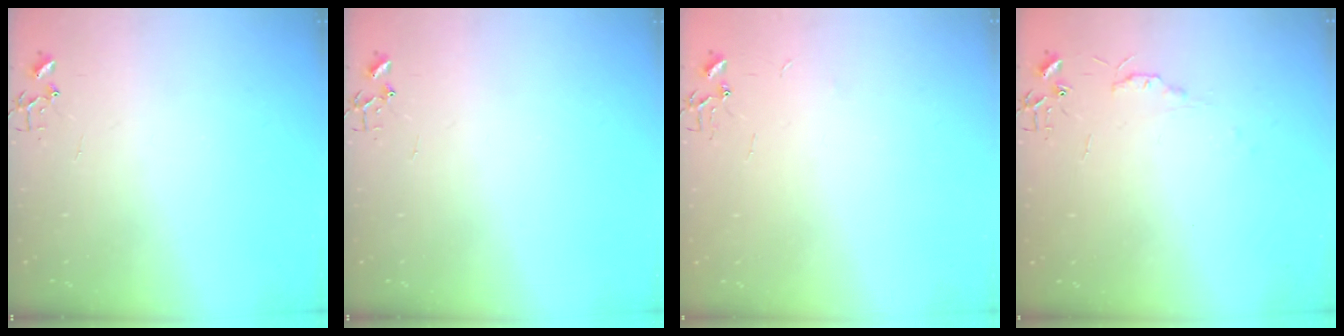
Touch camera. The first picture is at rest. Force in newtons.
{"total": 0.0}
{"total": 2.4, "press": 2.4, "slide": 0.3}
{"total": 4.8, "press": 4.8, "slide": 0.7}